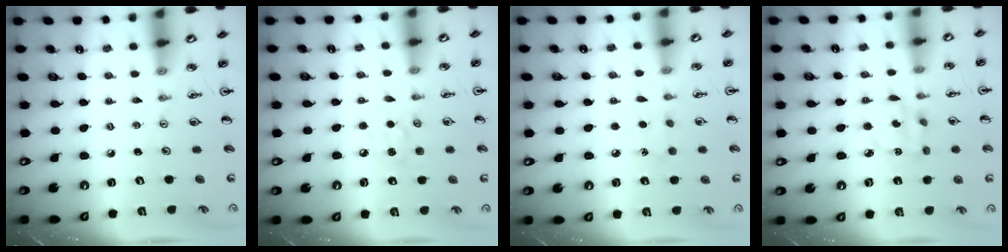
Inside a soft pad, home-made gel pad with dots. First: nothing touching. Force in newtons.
{"total": 5.6, "press": 5.5, "slide": 0.8}
{"total": 4.2, "press": 4.2, "slide": 0.5}
{"total": 4.6, "press": 4.6, "slide": 0.1}